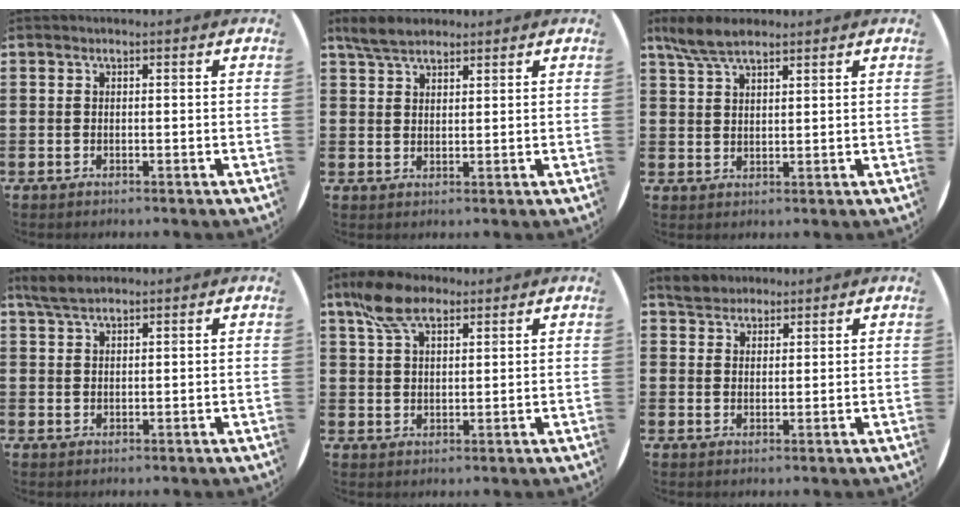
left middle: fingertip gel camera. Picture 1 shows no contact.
{"total": 4.1, "force": [3.5, 1.4, 1.6], "torque": [-0.038, 0.001, 0.066]}
{"total": 5.2, "force": [4.2, 1.5, 2.7], "torque": [-0.062, -0.003, 0.079]}
{"total": 3.1, "force": [2.6, 0.7, 1.6], "torque": [-0.036, 0.005, 0.048]}
{"total": 6.9, "force": [4.7, 3.2, 3.9], "torque": [-0.090, 0.002, 0.089]}
{"total": 3.0, "force": [2.7, 1.2, -0.1], "torque": [0.001, 0.002, 0.053]}